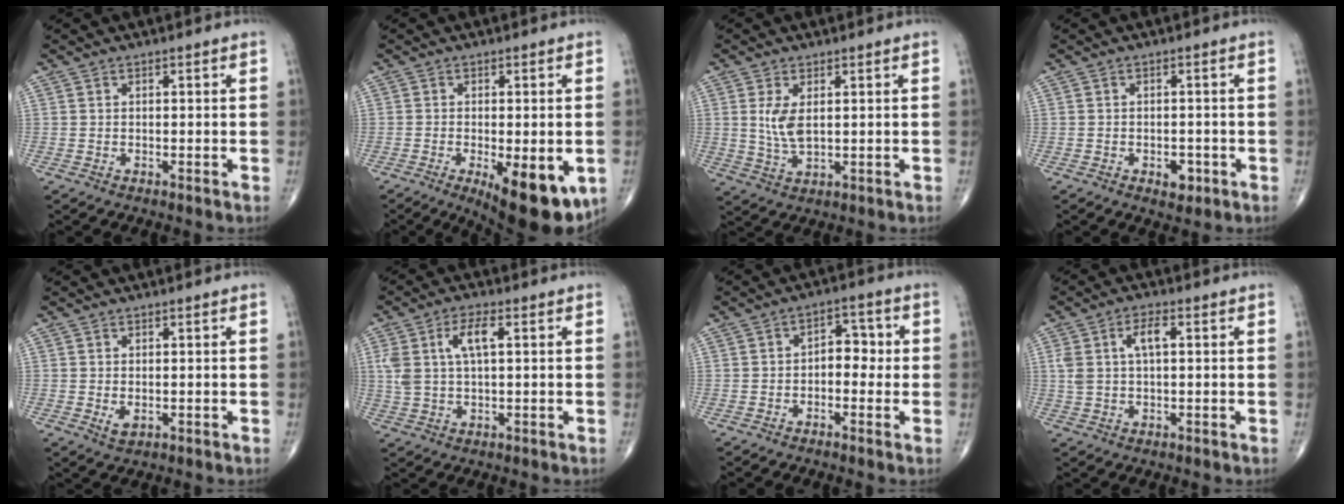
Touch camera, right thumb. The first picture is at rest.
{"total": 13.6, "force": [-4.9, 5.2, 11.6], "torque": [-0.130, -0.012, -0.057]}
{"total": 5.2, "force": [1.0, 2.5, 4.5], "torque": [-0.089, -0.010, 0.028]}
{"total": 2.9, "force": [-1.2, 1.9, 1.9], "torque": [-0.011, 0.005, -0.011]}
{"total": 1.9, "force": [-0.2, 1.2, 1.5], "torque": [-0.021, -0.003, 0.004]}
{"total": 7.5, "force": [2.0, 3.0, 6.5], "torque": [-0.142, 0.010, 0.041]}
{"total": 5.1, "force": [-0.4, 3.4, 3.8], "torque": [-0.021, 0.022, -0.017]}
{"total": 5.8, "force": [1.4, 2.6, 5.0], "torque": [-0.108, 0.014, 0.029]}